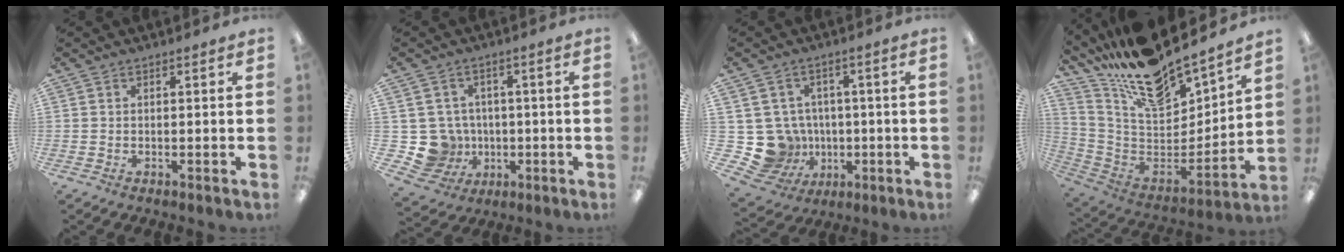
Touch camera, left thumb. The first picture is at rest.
{"total": 9.1, "force": [-0.6, 8.8, 1.9], "torque": [-0.076, 0.002, 0.000]}
{"total": 11.4, "force": [-1.1, 11.0, 3.1], "torque": [-0.090, 0.002, -0.006]}
{"total": 17.2, "force": [15.3, 4.7, 6.4], "torque": [-0.123, -0.131, 0.263]}